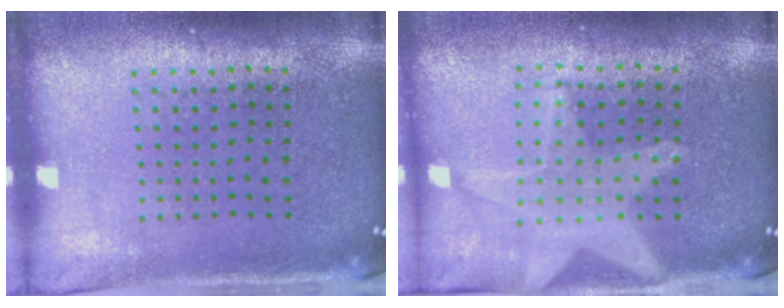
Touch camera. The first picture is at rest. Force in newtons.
{"total": 1.9, "press": 1.6, "slide": 1.0}